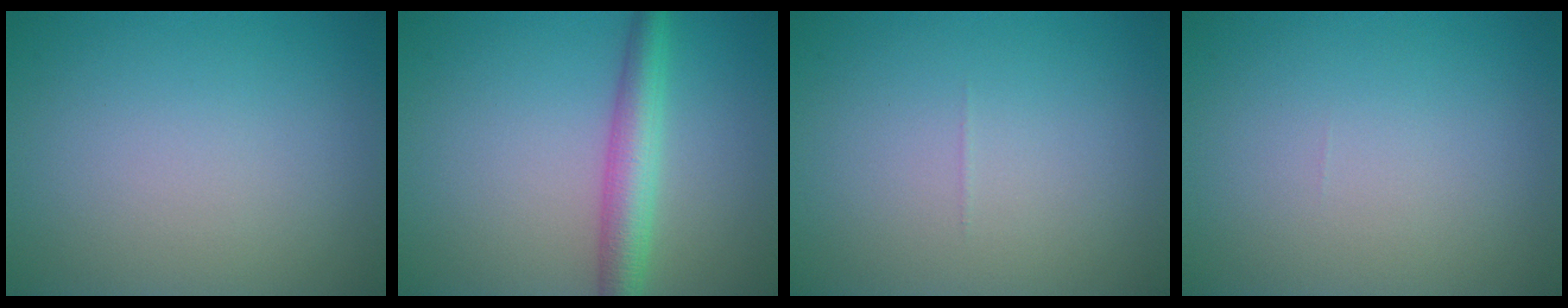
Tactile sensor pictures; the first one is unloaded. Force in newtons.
{"total": 4.1, "press": 4.1, "slide": 0.1}
{"total": 0.0}
{"total": 0.0}